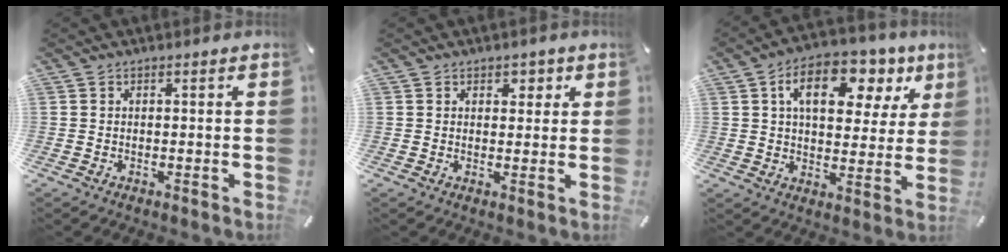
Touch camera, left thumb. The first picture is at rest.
{"total": 2.4, "force": [1.1, 2.0, 0.8], "torque": [0.005, -0.004, 0.012]}
{"total": 14.2, "force": [6.3, 8.5, 9.5], "torque": [-0.137, -0.020, 0.103]}